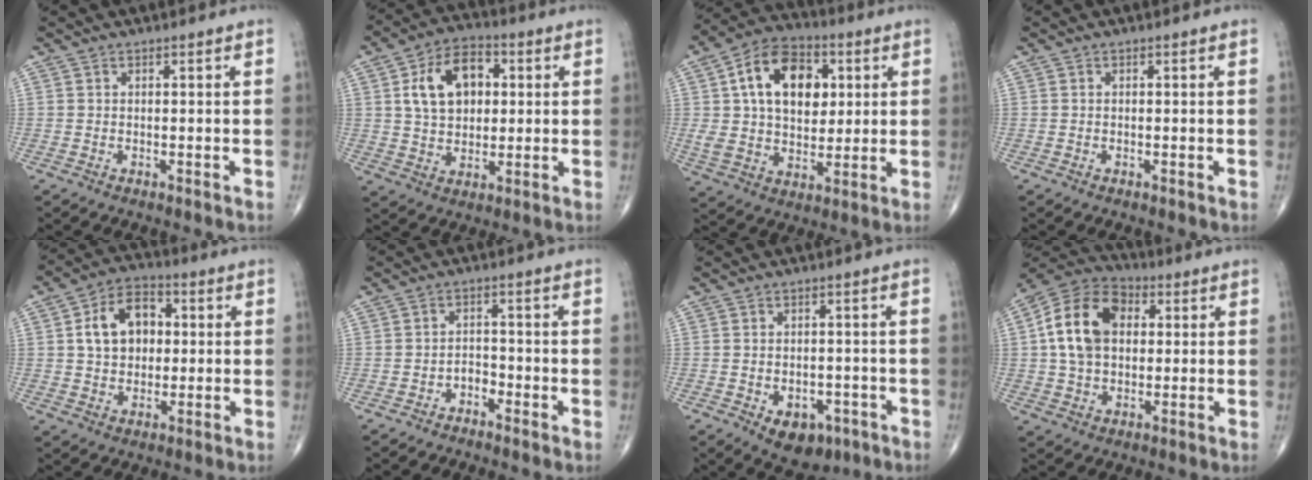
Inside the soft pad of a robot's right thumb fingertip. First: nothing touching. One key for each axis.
{"total": 12.7, "fx": 2.9, "fy": 8.5, "fz": 8.9, "tx": -0.126, "ty": 0.008, "tz": 0.047}
{"total": 18.5, "fx": 4.7, "fy": 12.1, "fz": 13.1, "tx": -0.198, "ty": 0.004, "tz": 0.080}
{"total": 0.0}
{"total": 11.5, "fx": 1.8, "fy": 8.2, "fz": 7.8, "tx": -0.108, "ty": 0.014, "tz": 0.026}
{"total": 2.3, "fx": -1.7, "fy": 1.3, "fz": 1.0, "tx": -0.003, "ty": 0.012, "tz": -0.033}
{"total": 8.1, "fx": -3.6, "fy": 5.3, "fz": 4.9, "tx": -0.051, "ty": 0.014, "tz": -0.038}
{"total": 15.1, "fx": 2.4, "fy": 10.4, "fz": 10.7, "tx": -0.180, "ty": 0.019, "tz": 0.033}